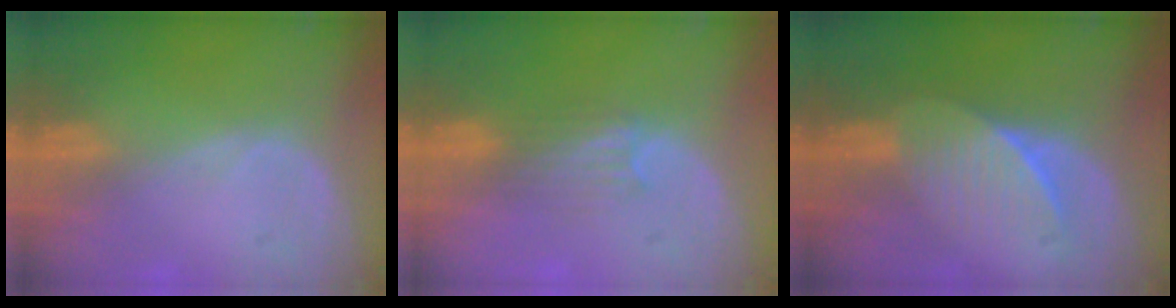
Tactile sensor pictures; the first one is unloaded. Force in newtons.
{"total": 3.2, "press": 3.0, "slide": 1.2}
{"total": 6.9, "press": 6.3, "slide": 2.9}